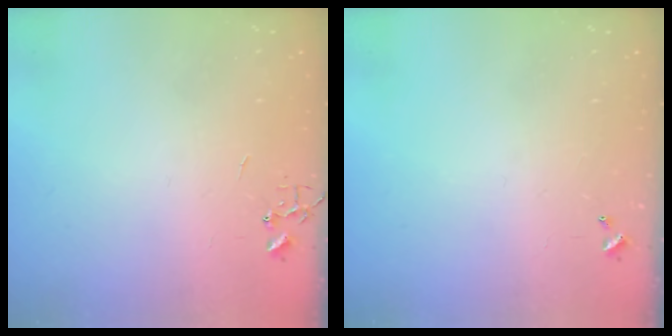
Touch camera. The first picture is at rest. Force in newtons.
{"total": 0.0}